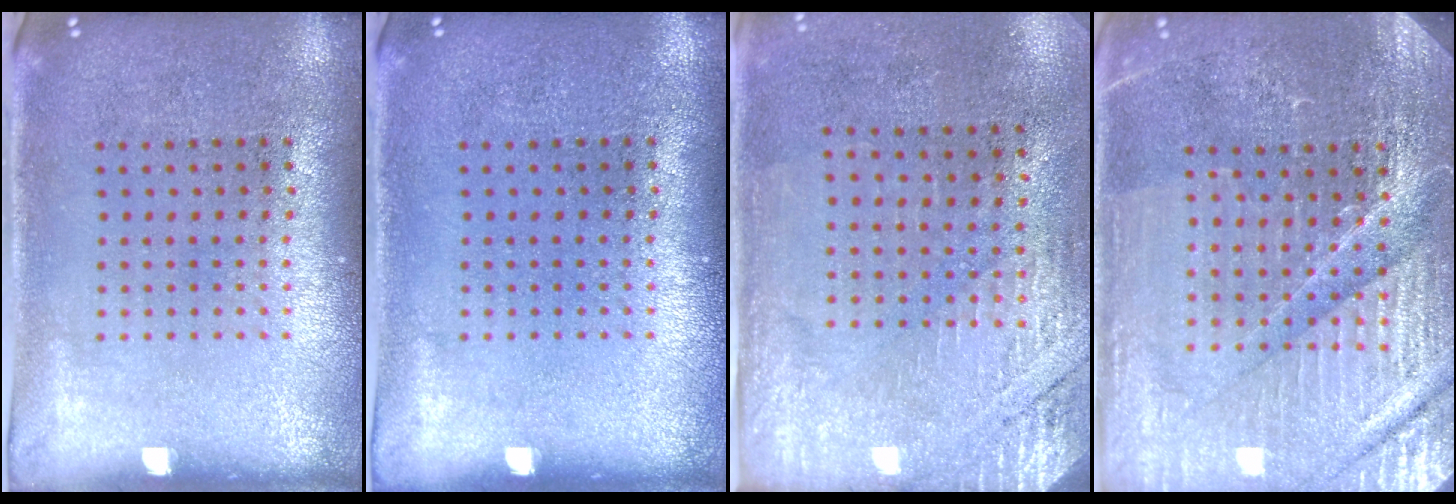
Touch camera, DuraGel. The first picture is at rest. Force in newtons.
{"total": 0.0}
{"total": 2.7, "press": 2.4, "slide": 1.2}
{"total": 4.9, "press": 4.6, "slide": 1.7}